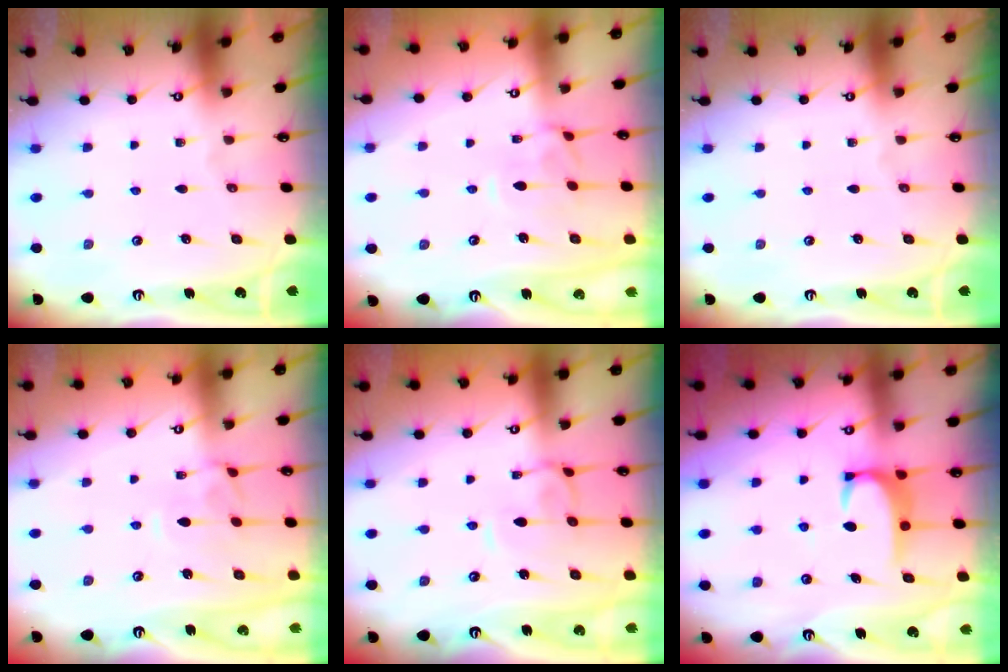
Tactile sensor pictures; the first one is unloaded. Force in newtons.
{"total": 0.7, "press": 0.4, "slide": 0.6}
{"total": 0.0}
{"total": 1.3, "press": 1.2, "slide": 0.6}
{"total": 1.4, "press": 1.2, "slide": 0.6}
{"total": 2.8, "press": 2.8, "slide": 0.3}